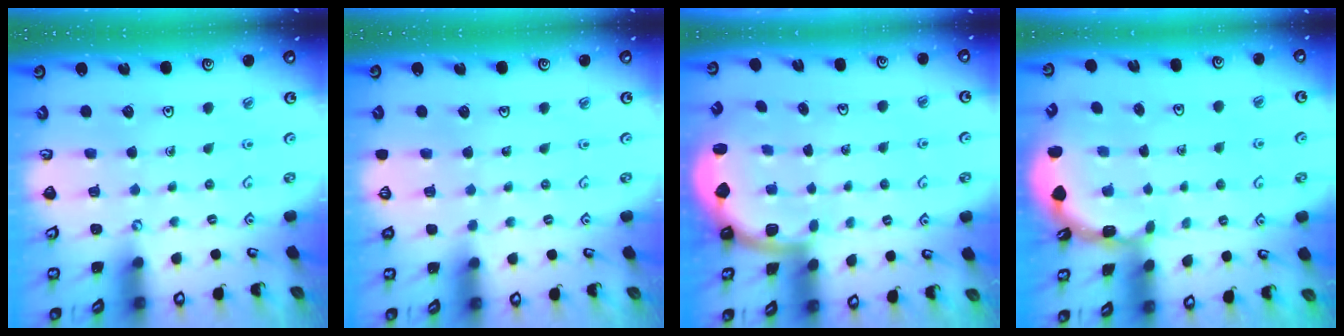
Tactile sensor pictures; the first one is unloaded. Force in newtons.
{"total": 0.0}
{"total": 2.0, "press": 1.9, "slide": 0.5}
{"total": 2.2, "press": 2.2, "slide": 0.4}